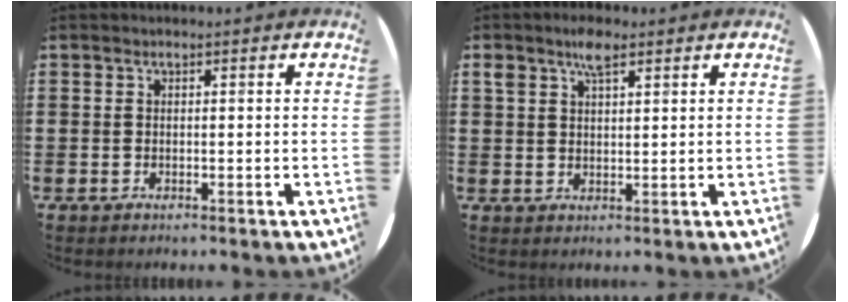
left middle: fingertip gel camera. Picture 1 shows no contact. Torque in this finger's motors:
{"motor_torque": [0.74, -0.68, 0.41, 0.12]}